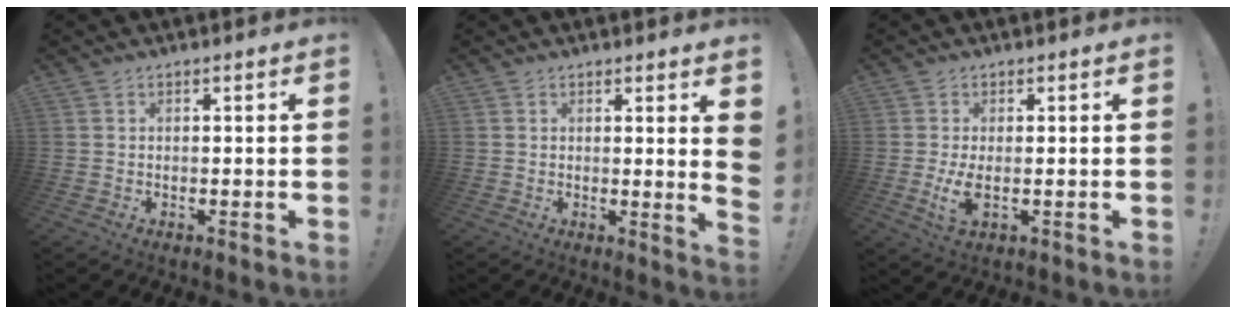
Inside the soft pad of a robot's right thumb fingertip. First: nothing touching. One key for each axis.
{"total": 4.0, "fx": 1.7, "fy": -0.4, "fz": 3.6, "tx": -0.039, "ty": -0.028, "tz": 0.026}
{"total": 5.0, "fx": -0.7, "fy": 1.9, "fz": 4.6, "tx": -0.086, "ty": -0.013, "tz": -0.011}